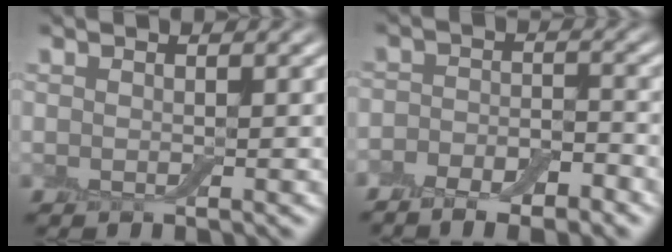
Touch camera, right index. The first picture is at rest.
{"total": 6.0, "force": [-4.1, 2.9, 3.2], "torque": [-0.017, -0.002, -0.065]}